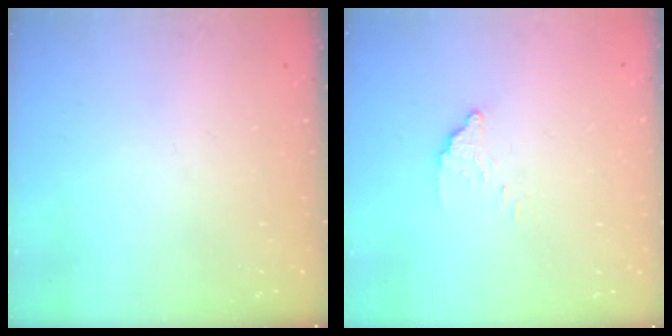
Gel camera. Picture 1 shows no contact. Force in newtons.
{"total": 3.9, "press": 3.9, "slide": 0.1}